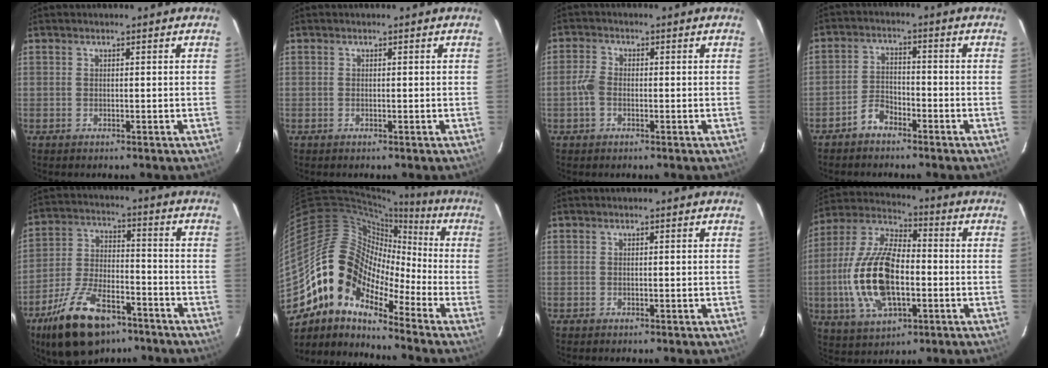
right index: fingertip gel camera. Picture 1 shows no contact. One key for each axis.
{"total": 0.0}
{"total": 3.3, "fx": -1.0, "fy": 2.1, "fz": 2.4, "tx": -0.060, "ty": 0.006, "tz": -0.019}
{"total": 4.2, "fx": -3.4, "fy": 2.0, "fz": 1.4, "tx": -0.038, "ty": 0.013, "tz": -0.064}
{"total": 17.5, "fx": -11.5, "fy": 8.1, "fz": 10.4, "tx": -0.213, "ty": -0.012, "tz": -0.198}
{"total": 14.2, "fx": -8.7, "fy": 8.4, "fz": 7.5, "tx": -0.127, "ty": 0.016, "tz": -0.191}
{"total": 0.0}
{"total": 18.9, "fx": -3.3, "fy": 9.0, "fz": 16.3, "tx": -0.345, "ty": 0.000, "tz": -0.059}